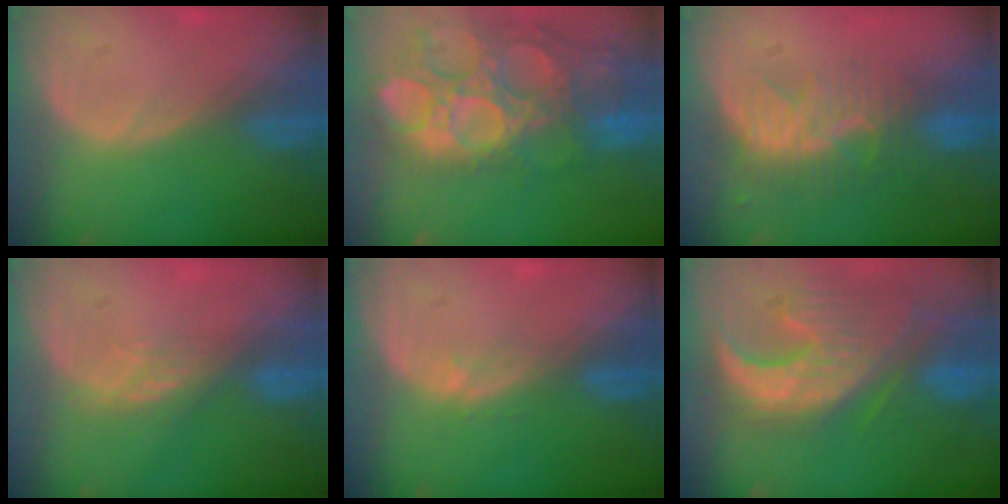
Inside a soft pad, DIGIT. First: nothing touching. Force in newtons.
{"total": 15.6, "press": 12.8, "slide": 8.9}
{"total": 8.5, "press": 7.7, "slide": 3.5}
{"total": 3.0, "press": 2.6, "slide": 1.5}
{"total": 1.0, "press": 1.0, "slide": 0.2}
{"total": 12.4, "press": 11.2, "slide": 5.4}